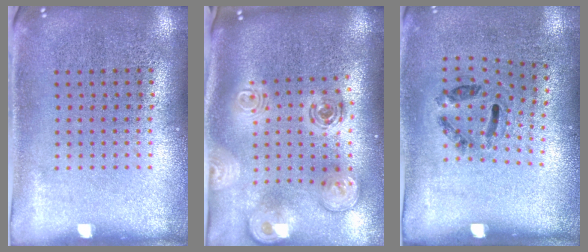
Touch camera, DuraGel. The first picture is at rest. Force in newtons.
{"total": 2.6, "press": 1.9, "slide": 1.8}
{"total": 1.3, "press": 0.6, "slide": 1.1}